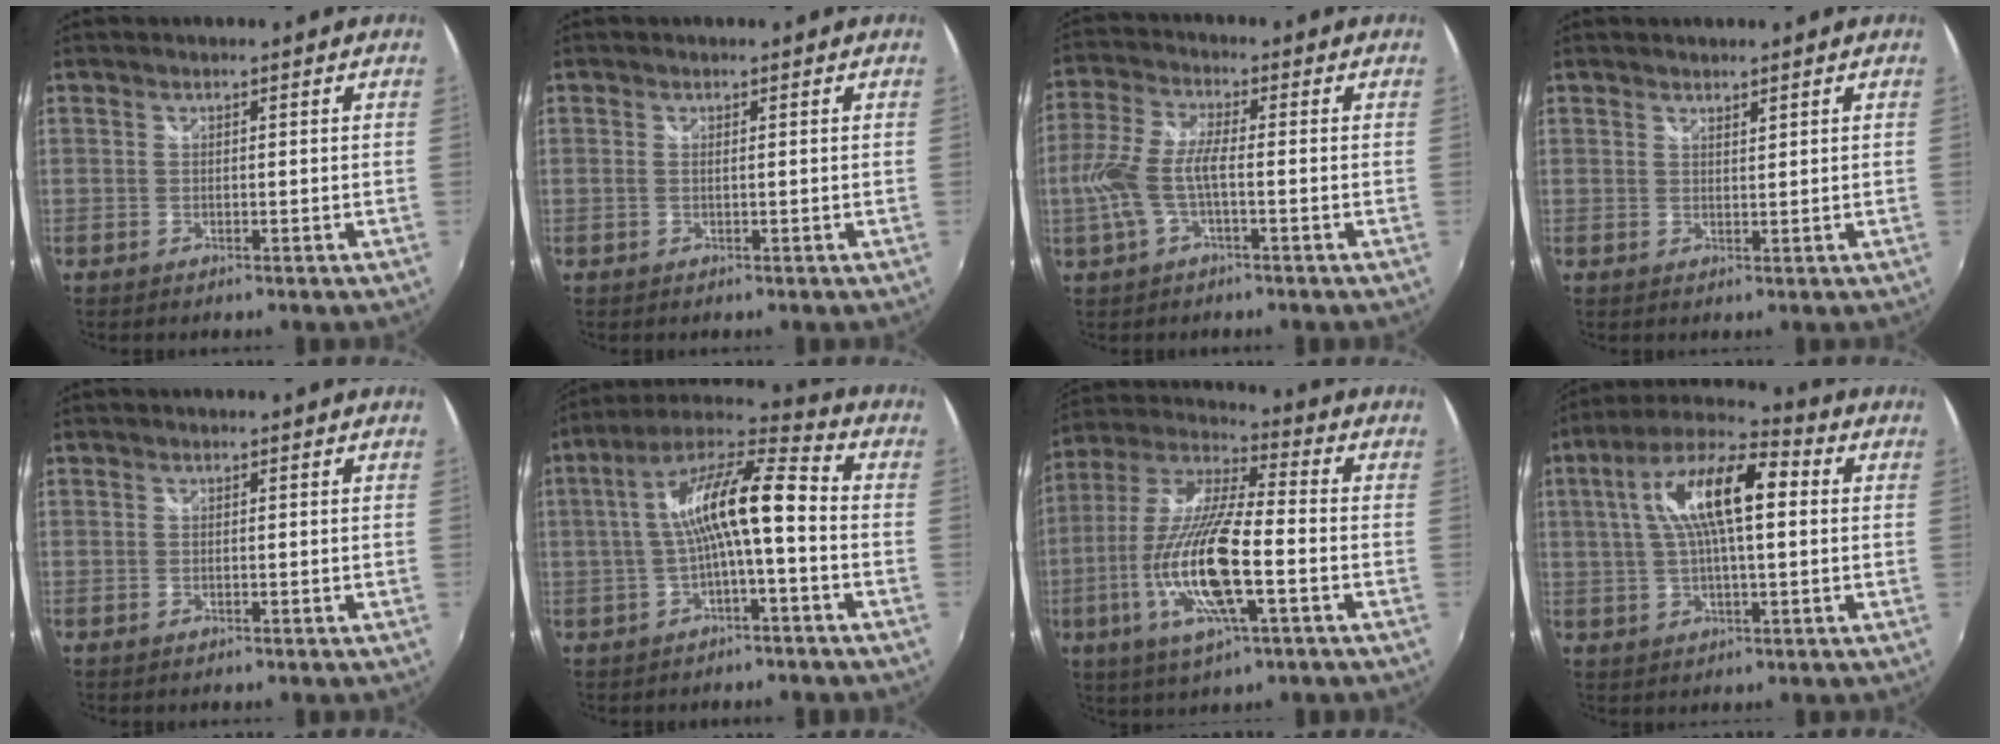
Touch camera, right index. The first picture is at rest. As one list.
[{"total": 0.6, "force": [0.0, -0.1, 0.6], "torque": [-0.013, 0.000, -0.001]}, {"total": 8.9, "force": [-2.0, 2.5, 8.3], "torque": [-0.185, 0.000, -0.037]}, {"total": 1.2, "force": [1.2, 0.1, 0.2], "torque": [-0.003, -0.002, 0.021]}, {"total": 0.0}, {"total": 12.3, "force": [-1.2, 2.4, 12.0], "torque": [-0.227, 0.027, -0.020]}, {"total": 18.7, "force": [-5.3, 4.2, 17.4], "torque": [-0.353, -0.019, -0.104]}, {"total": 14.8, "force": [2.9, 4.8, 13.7], "torque": [-0.250, 0.026, 0.042]}]